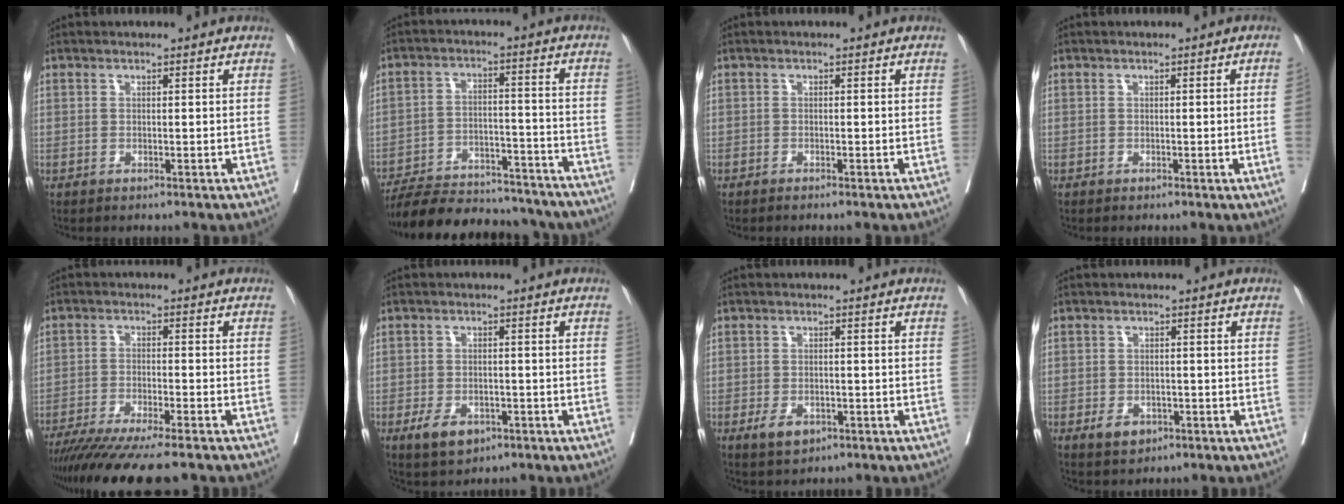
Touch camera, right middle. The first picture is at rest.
{"total": 22.3, "force": [-20.2, 5.1, 7.8], "torque": [-0.132, -0.010, -0.288]}
{"total": 1.0, "force": [-0.9, 0.0, 0.4], "torque": [-0.010, -0.003, -0.013]}
{"total": 1.9, "force": [-0.3, -0.8, 1.7], "torque": [-0.018, -0.003, -0.002]}
{"total": 14.2, "force": [-12.1, 0.5, 7.4], "torque": [-0.107, -0.037, -0.189]}
{"total": 5.2, "force": [-2.9, 3.0, 3.1], "torque": [-0.057, -0.003, -0.040]}
{"total": 3.5, "force": [-1.8, 2.0, 2.2], "torque": [-0.041, -0.003, -0.021]}
{"total": 3.1, "force": [-1.6, 2.1, 1.6], "torque": [-0.026, 0.000, -0.015]}